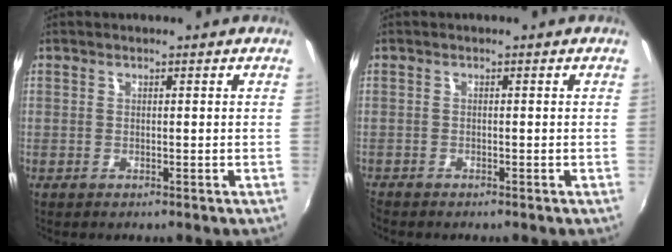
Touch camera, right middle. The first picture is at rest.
{"total": 1.1, "force": [-1.1, 0.2, 0.1], "torque": [-0.005, -0.007, -0.025]}